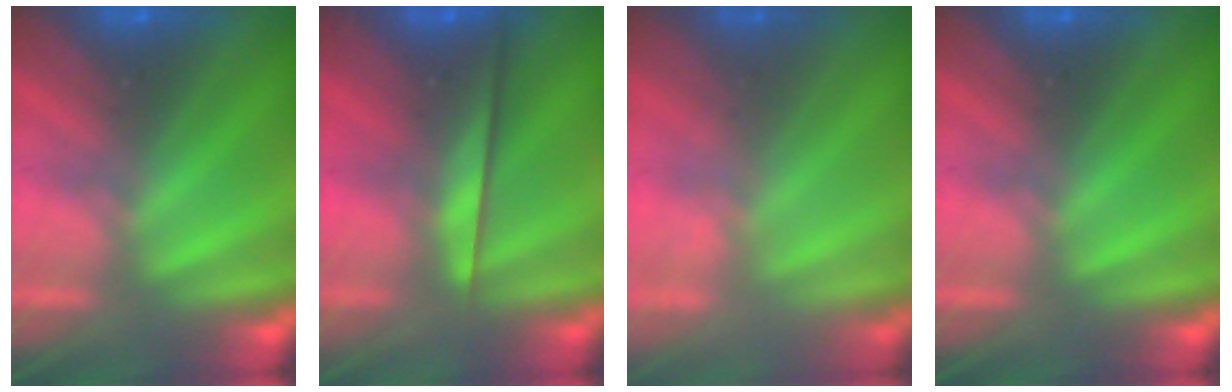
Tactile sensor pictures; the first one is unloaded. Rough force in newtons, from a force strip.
{"total": 2.2}
{"total": 2.3}
{"total": 0.0}